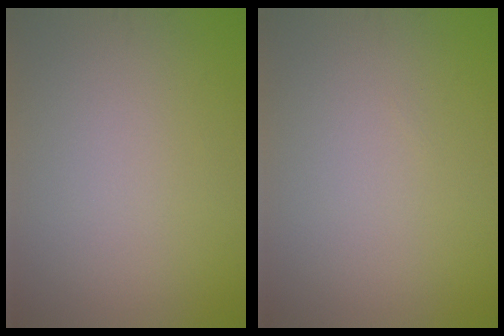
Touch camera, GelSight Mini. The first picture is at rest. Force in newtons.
{"total": 0.0}